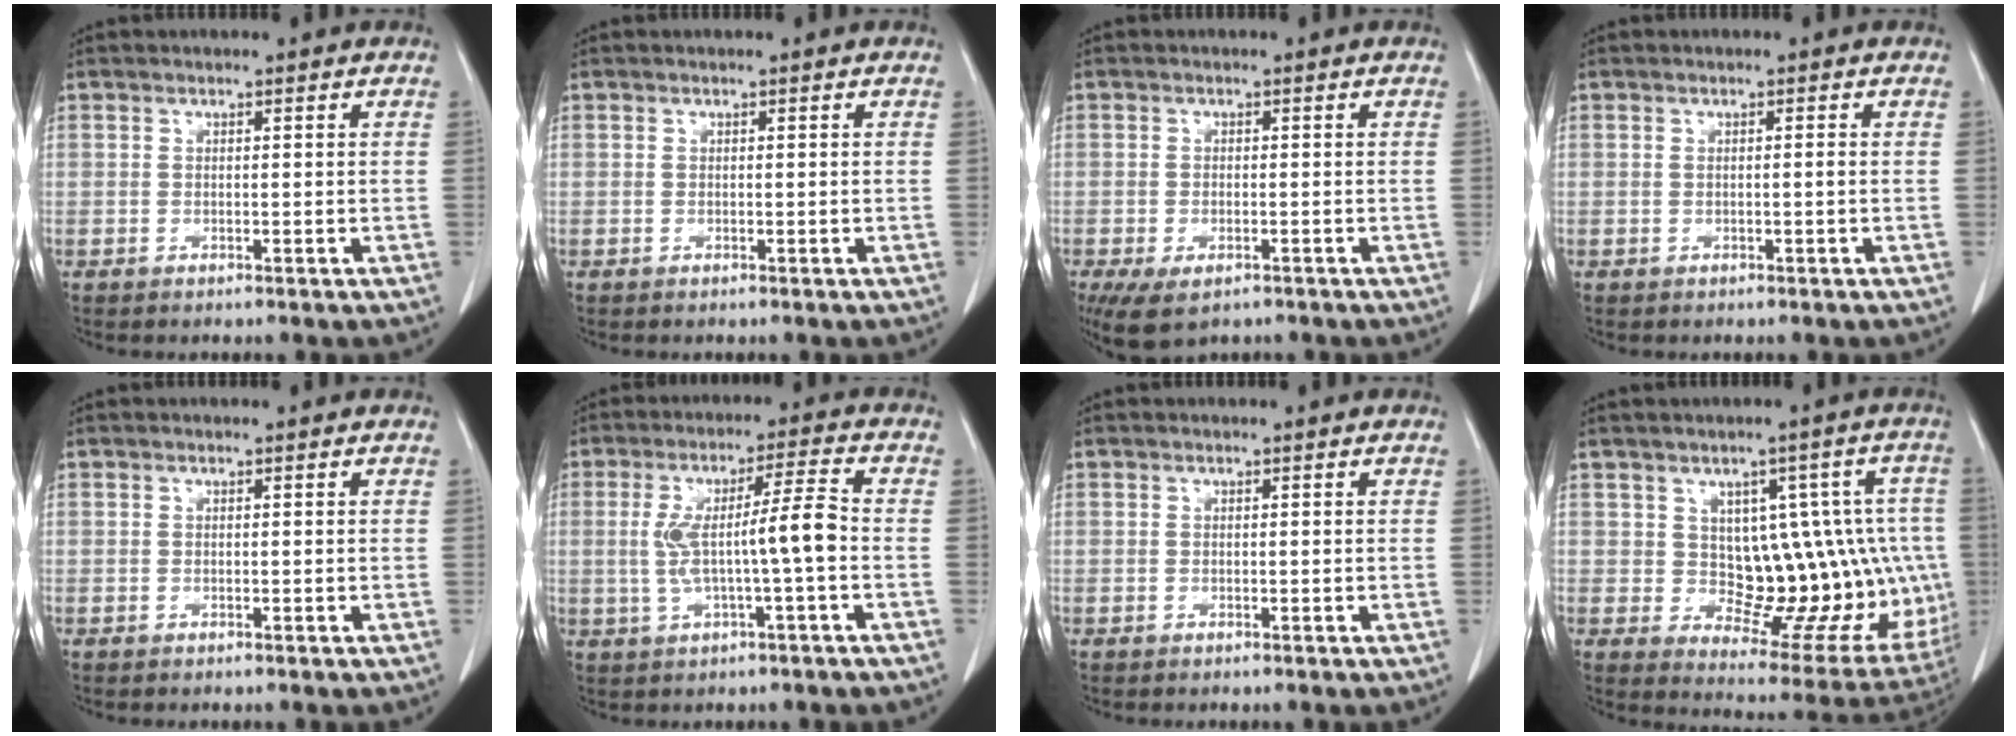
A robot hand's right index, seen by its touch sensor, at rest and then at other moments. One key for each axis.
{"total": 0.0}
{"total": 6.6, "fx": -4.1, "fy": 3.2, "fz": 4.0, "tx": -0.073, "ty": -0.011, "tz": -0.065}
{"total": 0.7, "fx": -0.1, "fy": 0.0, "fz": 0.7, "tx": -0.014, "ty": -0.001, "tz": 0.001}
{"total": 0.0}
{"total": 8.4, "fx": -0.8, "fy": 0.1, "fz": 8.3, "tx": -0.157, "ty": 0.017, "tz": -0.012}
{"total": 0.0}
{"total": 14.3, "fx": 0.6, "fy": 7.9, "fz": 11.9, "tx": -0.123, "ty": 0.023, "tz": 0.026}